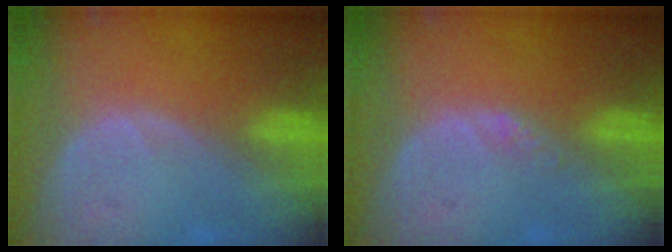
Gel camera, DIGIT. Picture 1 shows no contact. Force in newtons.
{"total": 1.1, "press": 1.1, "slide": 0.1}